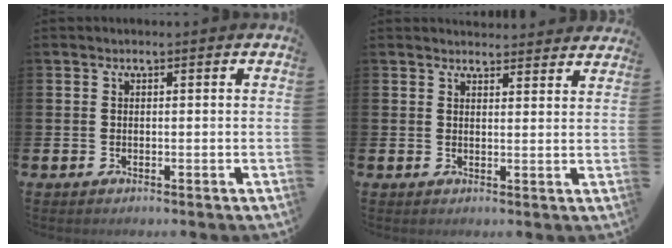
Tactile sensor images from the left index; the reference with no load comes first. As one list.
[{"total": 3.0, "force": [3.0, 0.5, -0.2], "torque": [0.008, -0.022, 0.052]}]